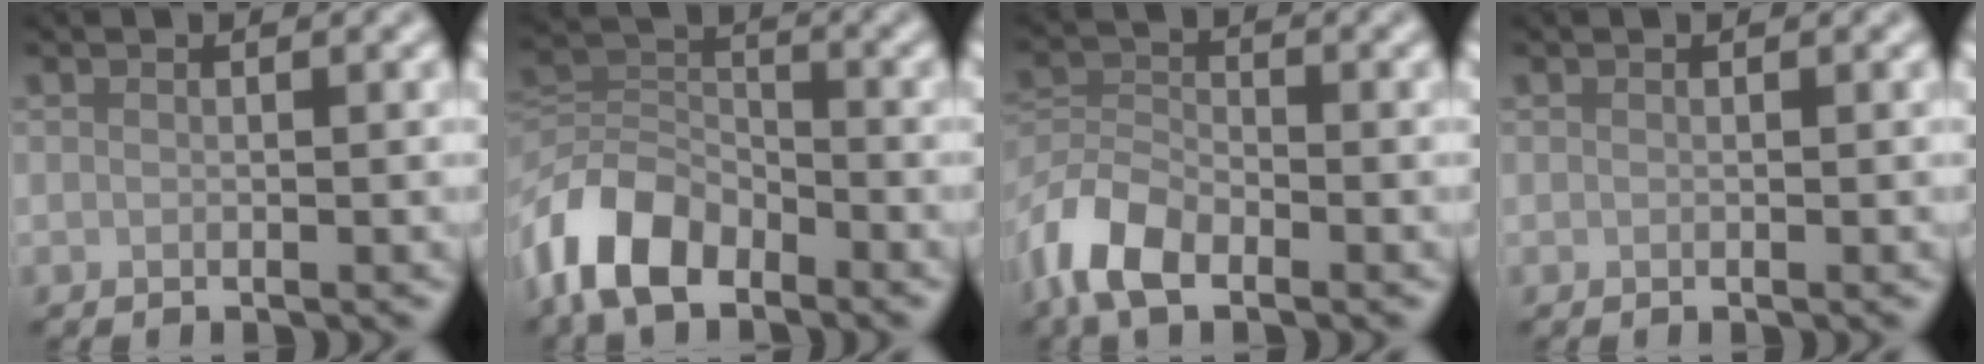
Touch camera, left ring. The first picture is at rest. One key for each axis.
{"total": 7.5, "fx": -4.8, "fy": 4.0, "fz": 4.1, "tx": -0.081, "ty": 0.004, "tz": -0.107}
{"total": 5.9, "fx": -3.9, "fy": 3.0, "fz": 3.4, "tx": -0.067, "ty": 0.000, "tz": -0.088}
{"total": 0.0}